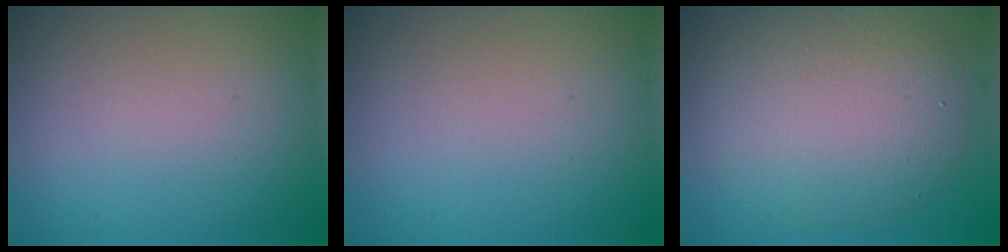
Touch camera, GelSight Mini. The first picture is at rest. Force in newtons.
{"total": 0.0}
{"total": 7.1, "press": 7.0, "slide": 0.5}